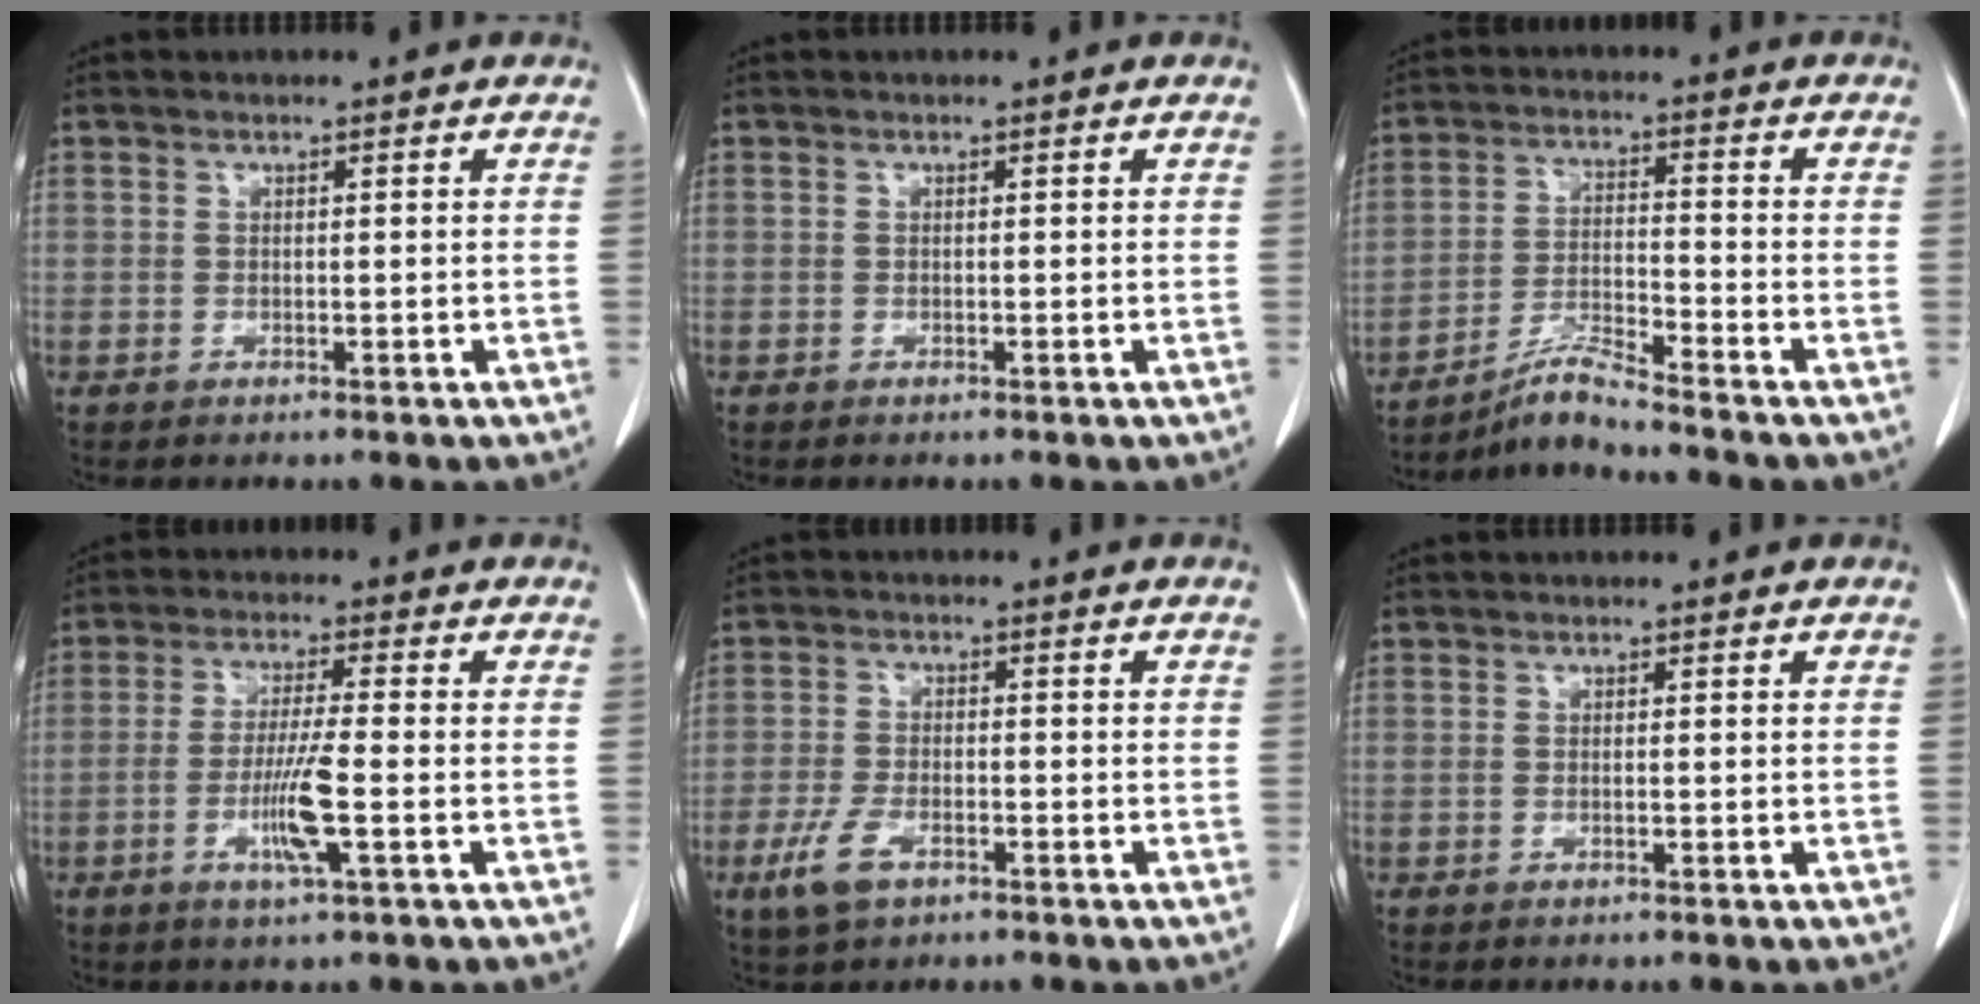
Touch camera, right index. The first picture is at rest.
{"total": 0.0}
{"total": 5.6, "force": [-5.2, -1.3, 1.9], "torque": [-0.040, -0.019, -0.097]}
{"total": 7.0, "force": [-2.2, -0.2, 6.6], "torque": [-0.126, -0.010, -0.041]}
{"total": 5.4, "force": [-2.8, 2.5, 3.9], "torque": [-0.088, -0.006, -0.050]}
{"total": 0.0}